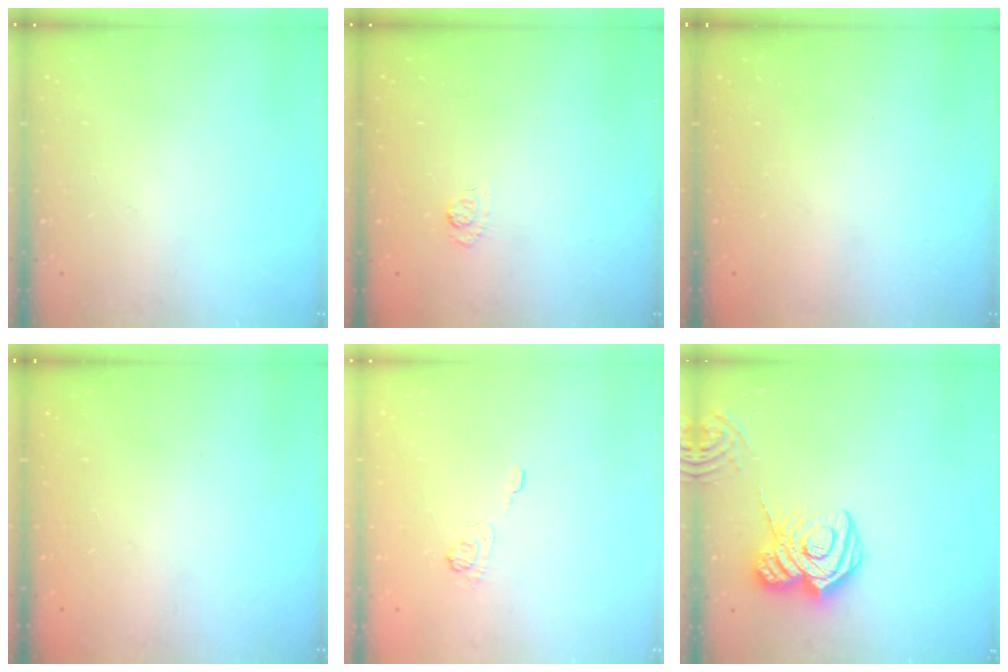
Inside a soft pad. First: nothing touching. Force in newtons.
{"total": 2.7, "press": 2.3, "slide": 1.5}
{"total": 2.4, "press": 2.3, "slide": 0.8}
{"total": 2.3, "press": 2.2, "slide": 0.8}
{"total": 2.5, "press": 2.1, "slide": 1.4}
{"total": 16.0, "press": 15.9, "slide": 1.7}